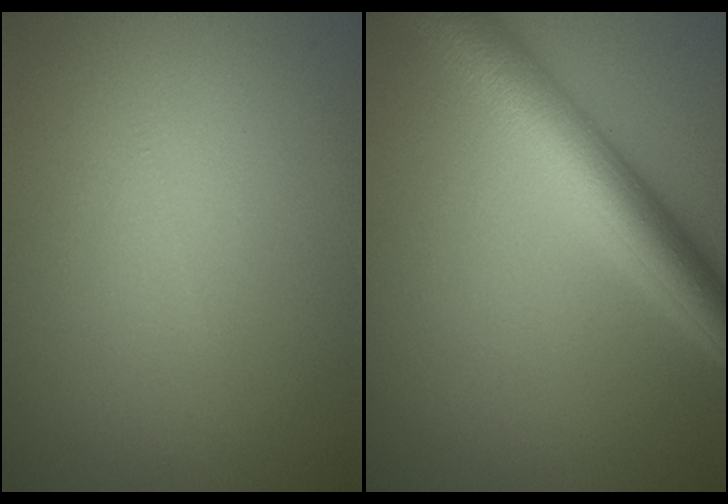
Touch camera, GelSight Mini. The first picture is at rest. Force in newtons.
{"total": 6.3, "press": 6.3, "slide": 0.1}